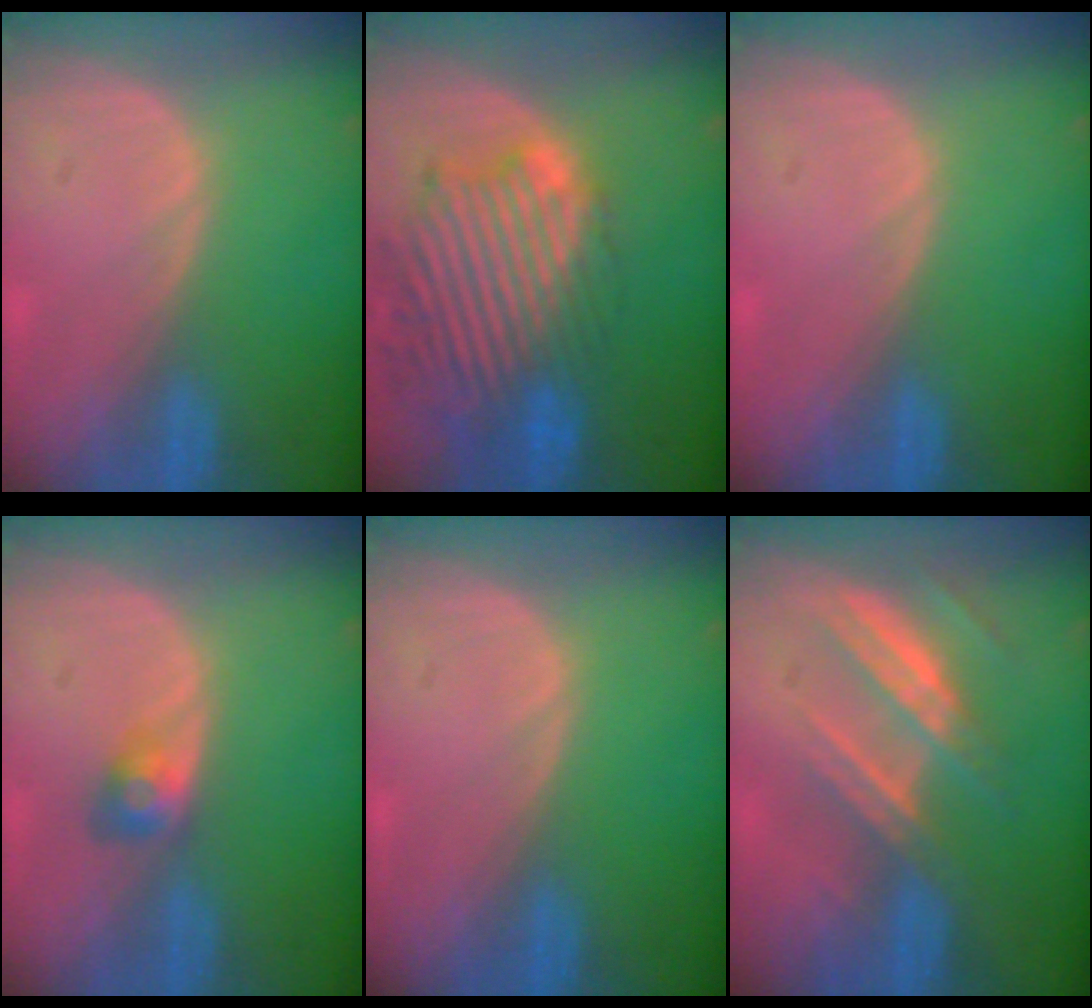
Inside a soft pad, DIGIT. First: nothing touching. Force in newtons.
{"total": 13.7, "press": 11.7, "slide": 7.2}
{"total": 0.0}
{"total": 3.0, "press": 2.5, "slide": 1.5}
{"total": 0.0}
{"total": 7.5, "press": 6.7, "slide": 3.3}